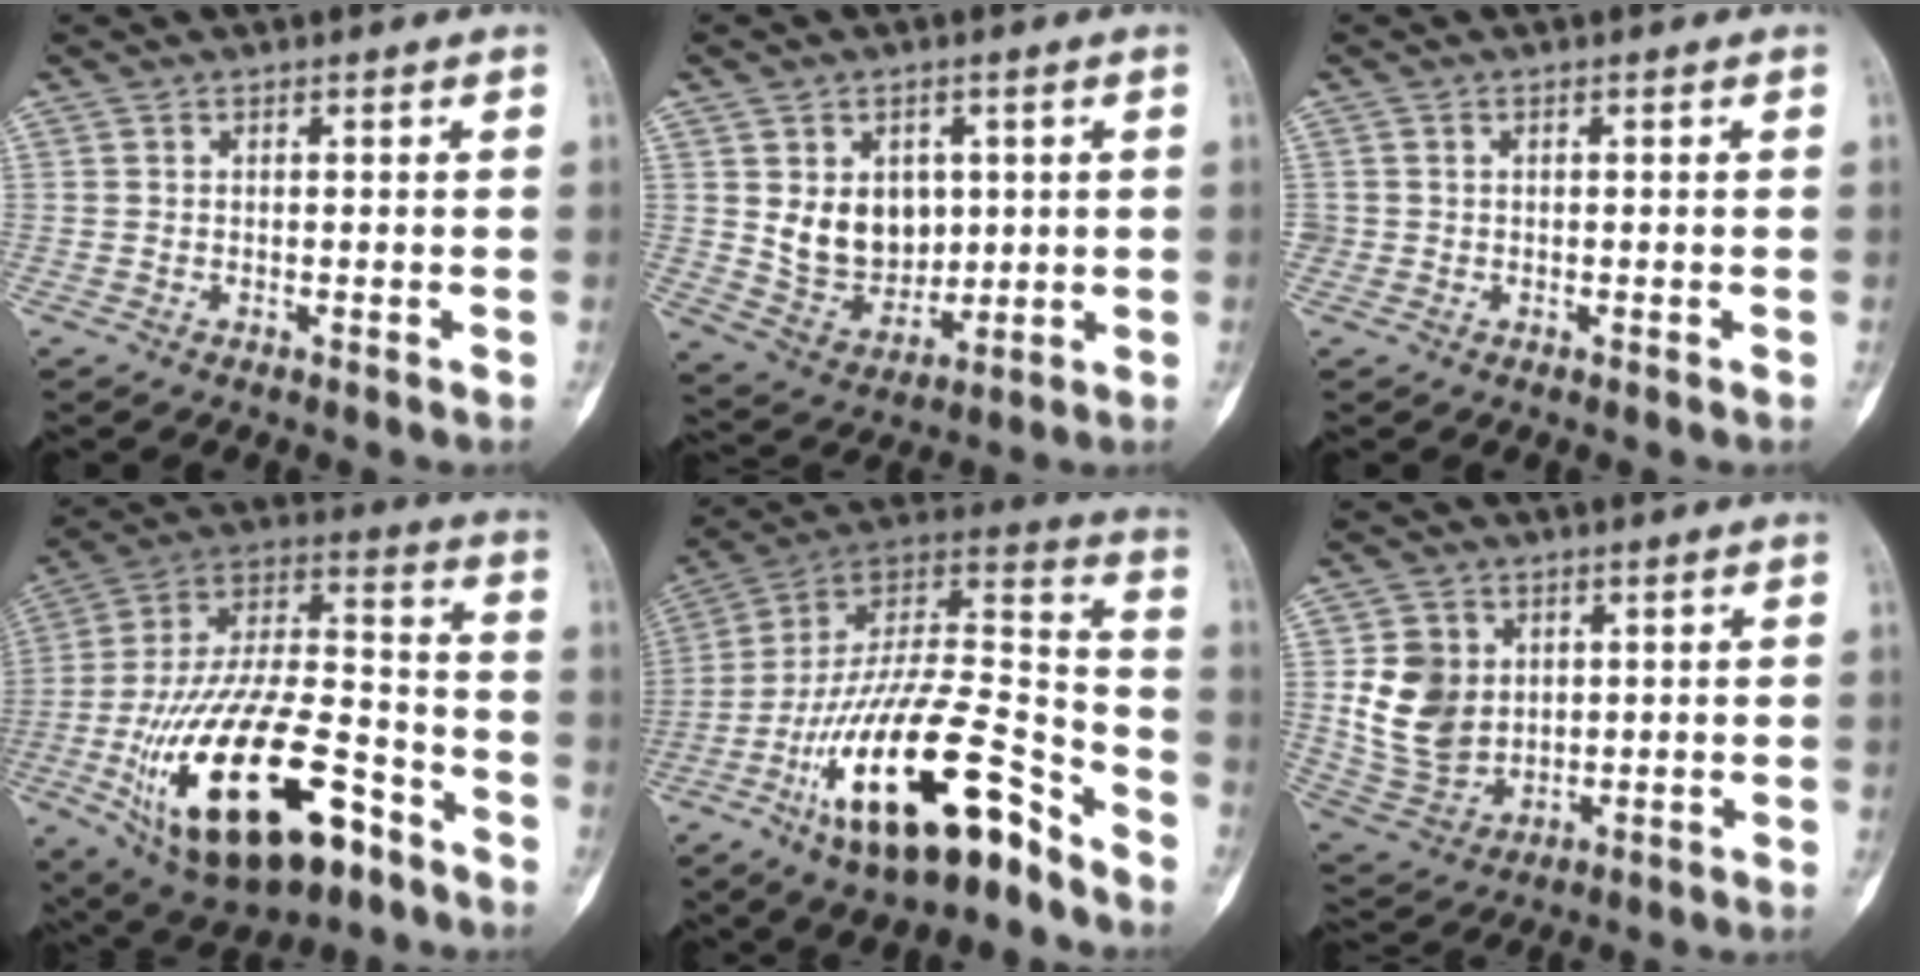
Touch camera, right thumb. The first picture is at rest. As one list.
[{"total": 12.3, "force": [2.1, 9.6, 7.3], "torque": [-0.072, -0.019, 0.059]}, {"total": 0.8, "force": [0.0, 0.8, 0.0], "torque": [0.007, 0.004, 0.000]}, {"total": 29.7, "force": [-13.0, 13.5, 23.0], "torque": [-0.444, 0.058, -0.209]}, {"total": 26.1, "force": [-15.1, 8.9, 19.4], "torque": [-0.323, 0.087, -0.257]}, {"total": 11.4, "force": [2.1, 9.3, 6.2], "torque": [-0.089, -0.012, 0.056]}]